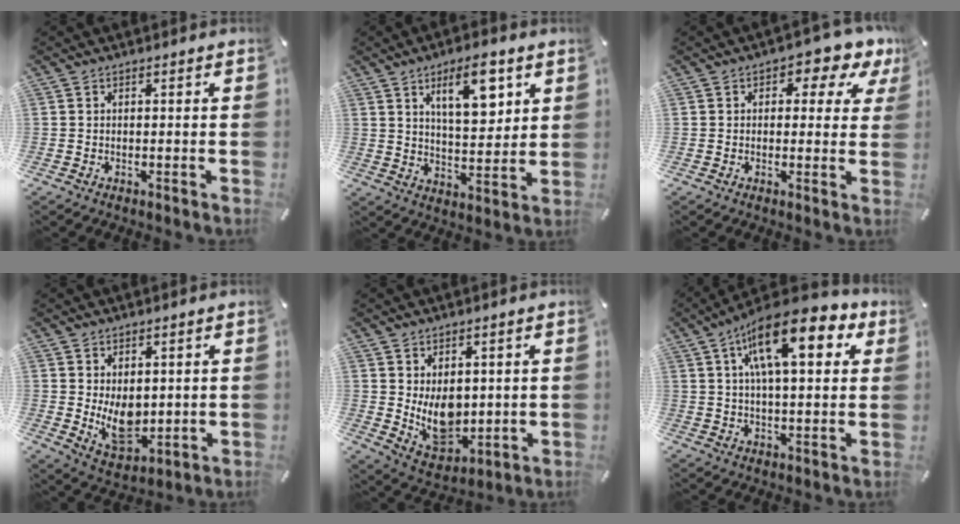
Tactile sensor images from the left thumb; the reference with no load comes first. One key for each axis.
{"total": 12.1, "fx": 6.4, "fy": 5.2, "fz": 8.9, "tx": -0.130, "ty": -0.024, "tz": 0.105}
{"total": 5.8, "fx": 2.4, "fy": 3.4, "fz": 4.0, "tx": -0.048, "ty": -0.009, "tz": 0.033}
{"total": 9.4, "fx": 0.8, "fy": 6.6, "fz": 6.7, "tx": -0.102, "ty": -0.012, "tz": 0.018}
{"total": 10.2, "fx": 1.6, "fy": 7.7, "fz": 6.5, "tx": -0.098, "ty": -0.024, "tz": 0.033}
{"total": 17.7, "fx": 7.9, "fy": 6.8, "fz": 14.4, "tx": -0.240, "ty": -0.019, "tz": 0.123}